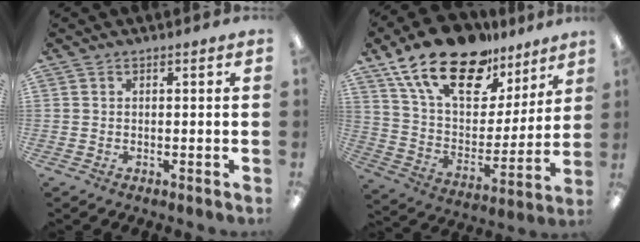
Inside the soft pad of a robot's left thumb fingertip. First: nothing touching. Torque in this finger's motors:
{"motor_torque": [0.64, 0.41, 1.49, -1.28, 0.46]}